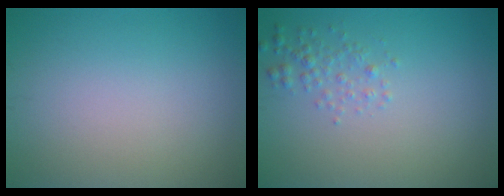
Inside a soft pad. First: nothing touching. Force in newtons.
{"total": 1.5, "press": 1.5, "slide": 0.0}